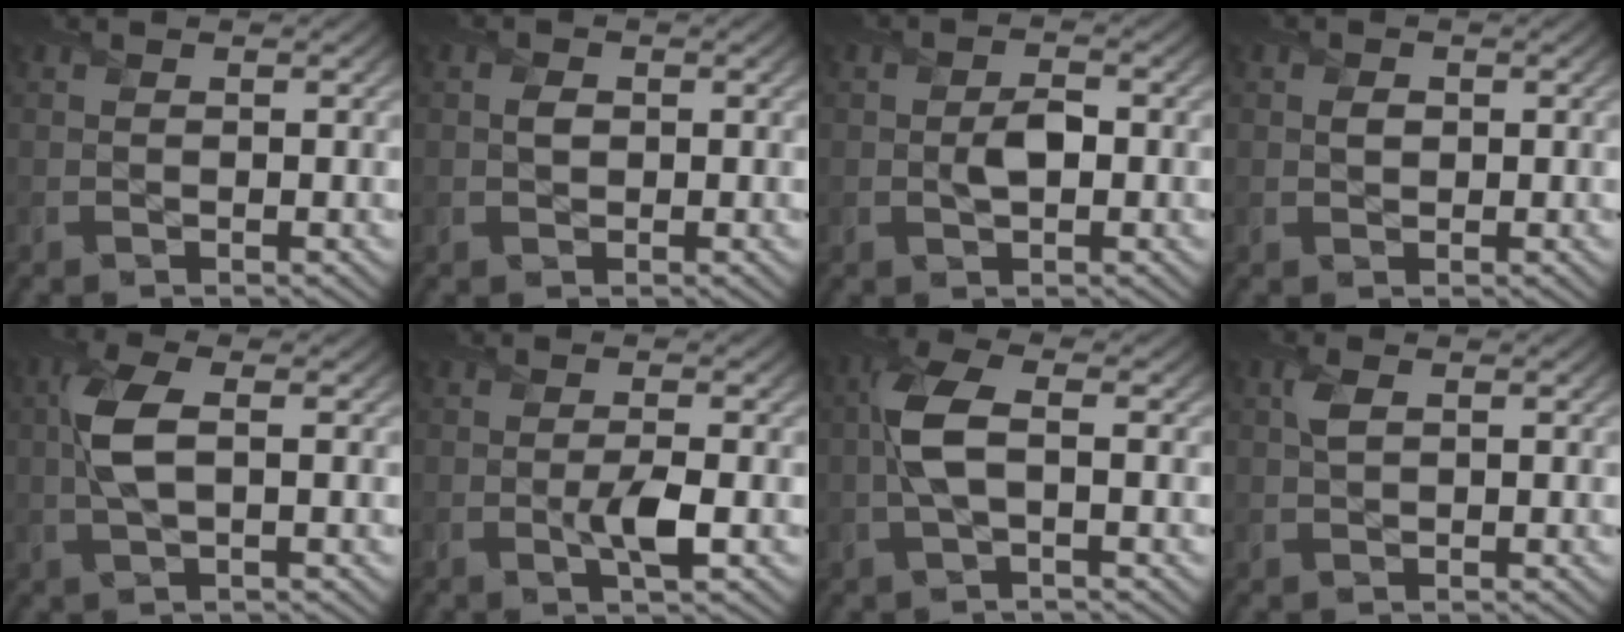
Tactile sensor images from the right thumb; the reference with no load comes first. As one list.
[{"total": 1.0, "force": [0.1, 0.9, 0.5], "torque": [-0.008, -0.004, 0.001]}, {"total": 2.6, "force": [-0.2, 1.5, 2.0], "torque": [-0.038, -0.005, -0.003]}, {"total": 1.0, "force": [0.2, 0.9, 0.4], "torque": [-0.007, -0.005, 0.005]}, {"total": 5.0, "force": [0.5, 1.8, 4.6], "torque": [-0.114, 0.005, 0.007]}, {"total": 2.7, "force": [-0.6, 0.6, 2.6], "torque": [-0.045, -0.006, -0.012]}, {"total": 5.3, "force": [0.0, 1.9, 5.0], "torque": [-0.118, 0.006, -0.007]}, {"total": 1.7, "force": [0.6, 0.8, 1.4], "torque": [-0.036, 0.002, 0.012]}]